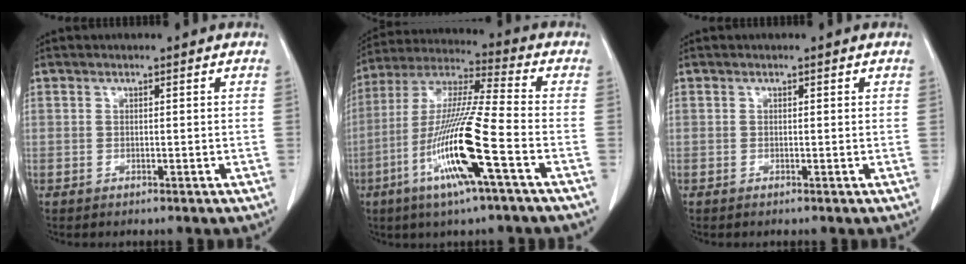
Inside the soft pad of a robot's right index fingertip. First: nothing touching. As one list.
[{"total": 15.9, "force": [-6.1, -0.3, 14.7], "torque": [-0.300, -0.016, -0.121]}, {"total": 0.0}]